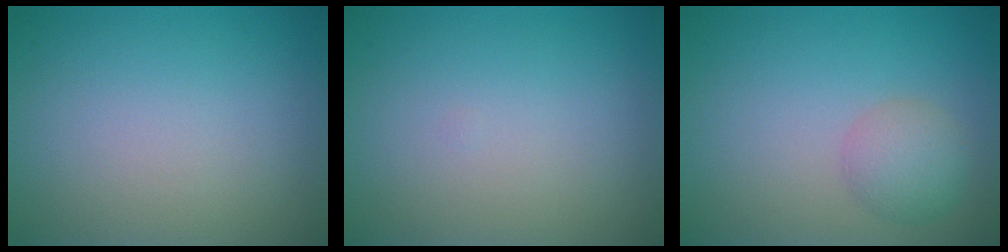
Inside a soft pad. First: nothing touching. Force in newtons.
{"total": 0.0}
{"total": 2.1, "press": 2.1, "slide": 0.2}